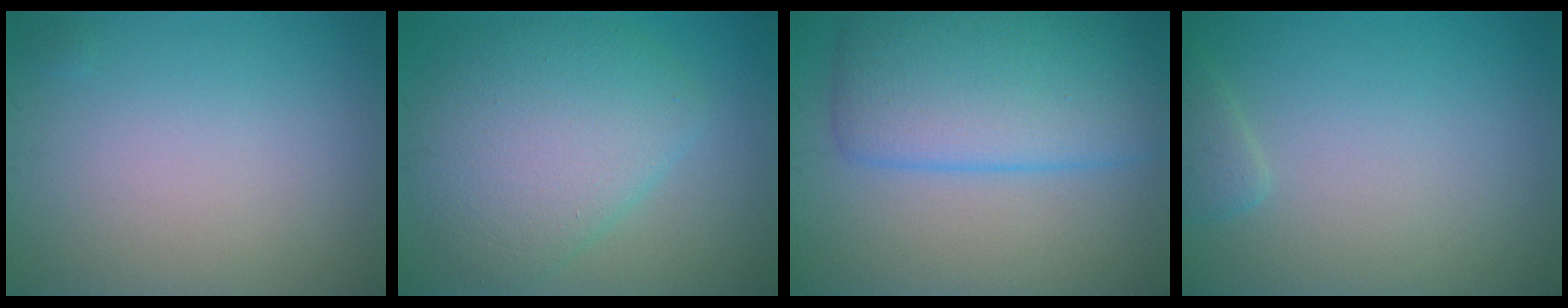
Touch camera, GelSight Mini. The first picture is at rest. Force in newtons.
{"total": 7.3, "press": 7.3, "slide": 0.2}
{"total": 8.3, "press": 8.3, "slide": 0.0}
{"total": 1.3, "press": 1.3, "slide": 0.1}